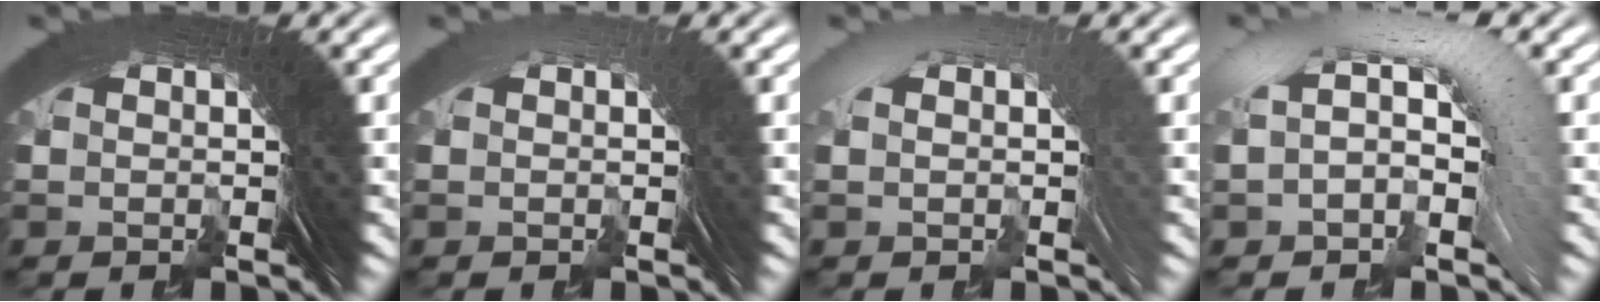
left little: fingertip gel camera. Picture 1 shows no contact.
{"total": 2.8, "force": [0.5, -0.6, -2.7], "torque": [0.042, 0.011, 0.004]}
{"total": 14.8, "force": [1.8, -7.8, -12.5], "torque": [0.213, 0.045, 0.016]}
{"total": 27.1, "force": [-0.1, -12.7, -23.9], "torque": [0.360, 0.066, -0.029]}